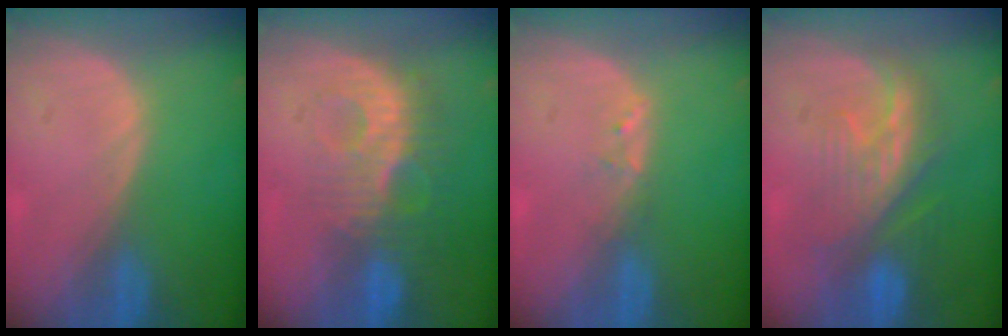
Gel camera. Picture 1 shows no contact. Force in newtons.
{"total": 9.3, "press": 8.4, "slide": 4.0}
{"total": 1.2, "press": 1.1, "slide": 0.2}
{"total": 8.4, "press": 8.2, "slide": 1.8}